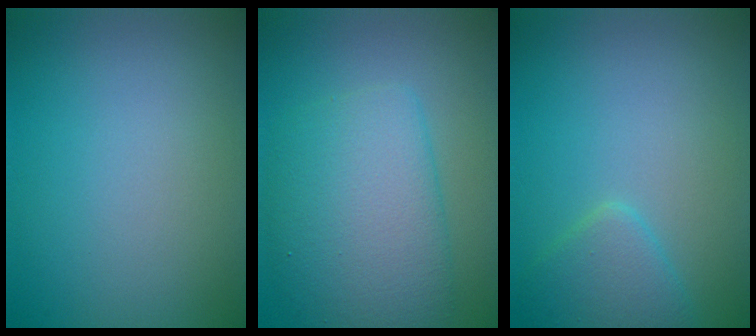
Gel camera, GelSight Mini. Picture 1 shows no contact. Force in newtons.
{"total": 6.7, "press": 6.7, "slide": 0.1}
{"total": 2.7, "press": 2.7, "slide": 0.1}